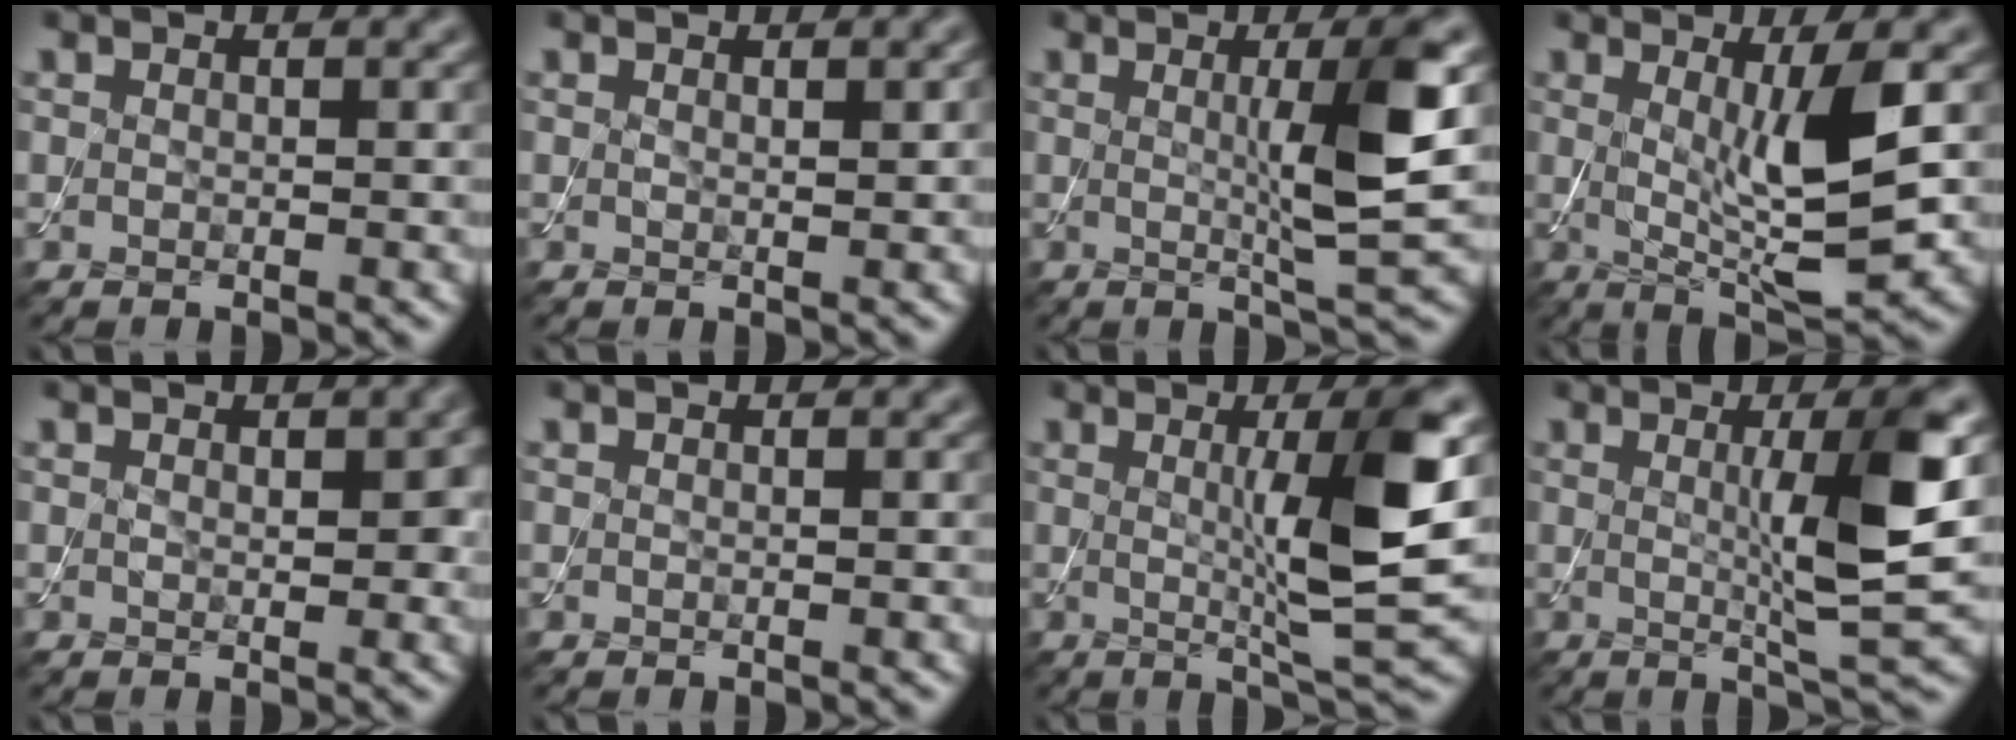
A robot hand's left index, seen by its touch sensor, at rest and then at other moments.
{"total": 0.8, "force": [0.3, 0.2, 0.7], "torque": [-0.009, -0.002, 0.006]}
{"total": 6.6, "force": [0.7, 0.9, 6.5], "torque": [-0.098, 0.002, 0.013]}
{"total": 6.3, "force": [0.6, 1.1, 6.1], "torque": [-0.100, -0.017, 0.018]}
{"total": 2.3, "force": [0.4, 1.4, 1.8], "torque": [-0.019, -0.002, 0.008]}
{"total": 0.0}
{"total": 8.4, "force": [0.9, 1.3, 8.3], "torque": [-0.116, -0.005, 0.019]}
{"total": 7.4, "force": [0.8, 1.1, 7.3], "torque": [-0.106, -0.001, 0.016]}